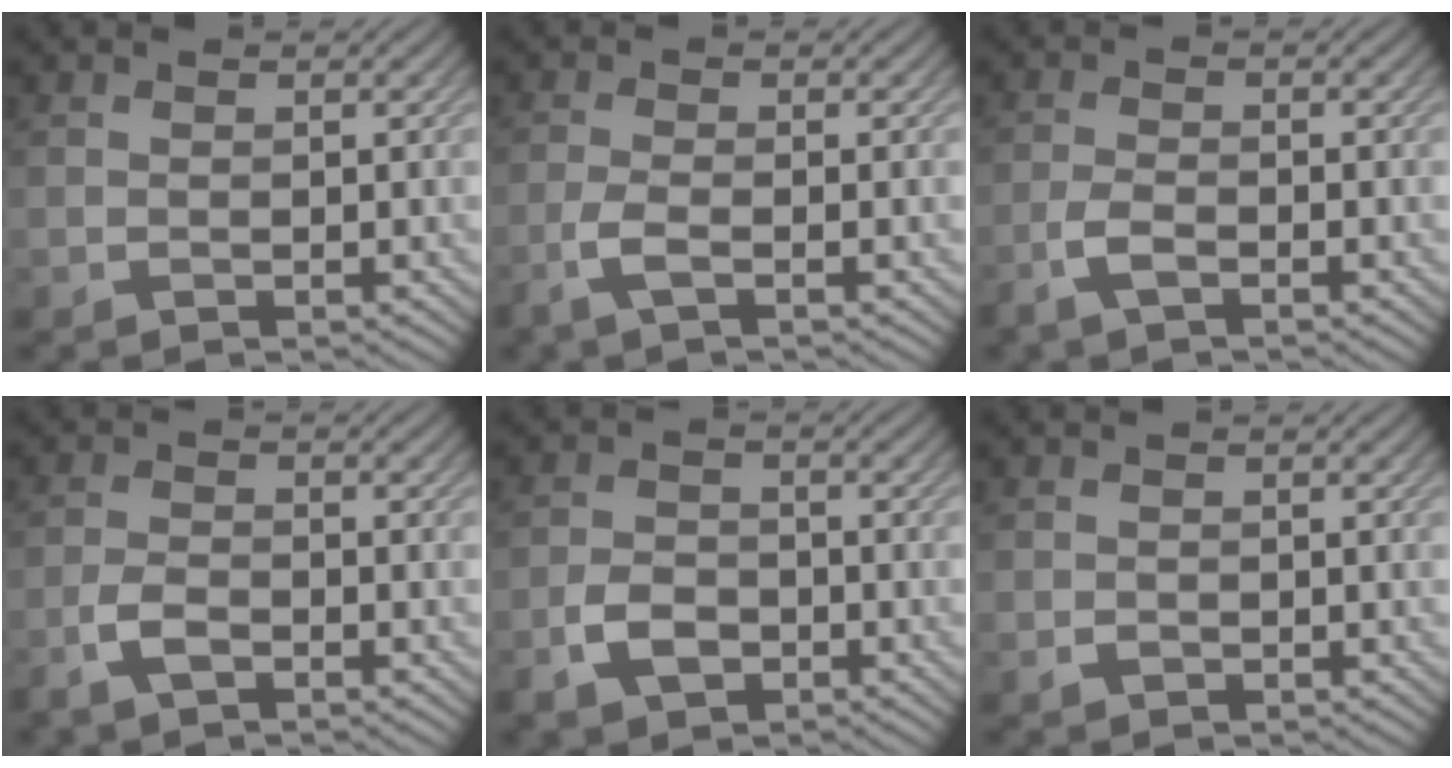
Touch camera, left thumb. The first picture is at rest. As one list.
[{"total": 2.8, "force": [-1.5, 0.6, 2.3], "torque": [-0.052, 0.001, -0.040]}, {"total": 2.7, "force": [-1.8, 0.8, 1.9], "torque": [-0.048, 0.000, -0.043]}, {"total": 3.0, "force": [-2.0, 1.0, 1.9], "torque": [-0.048, -0.001, -0.046]}, {"total": 4.2, "force": [-2.3, 2.7, 2.3], "torque": [-0.049, -0.004, -0.049]}, {"total": 0.7, "force": [-0.4, 0.5, 0.3], "torque": [-0.006, -0.004, -0.008]}]